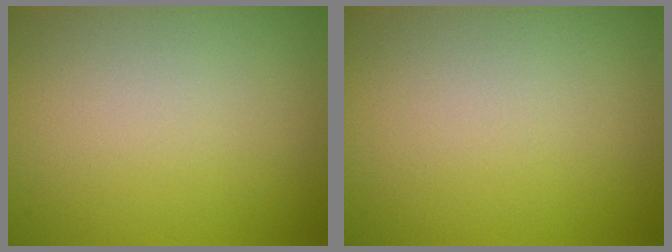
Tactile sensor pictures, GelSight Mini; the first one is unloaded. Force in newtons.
{"total": 0.0}